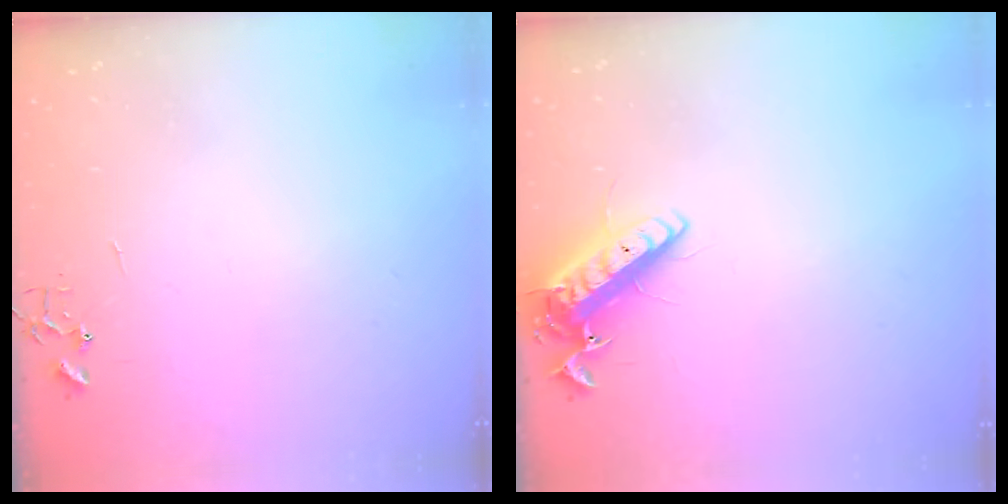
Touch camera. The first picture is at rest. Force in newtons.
{"total": 14.1, "press": 13.9, "slide": 2.6}